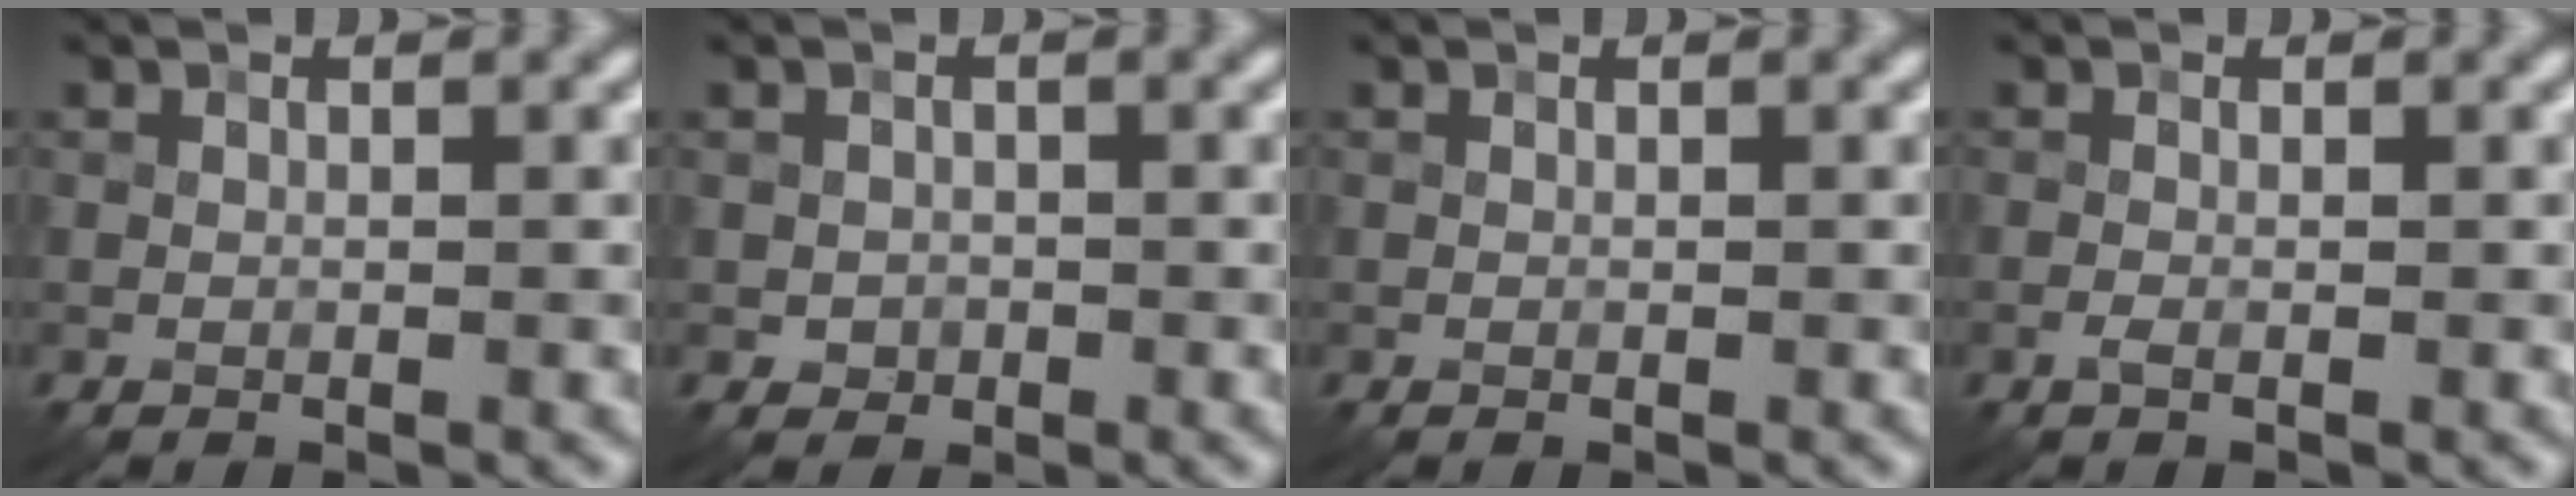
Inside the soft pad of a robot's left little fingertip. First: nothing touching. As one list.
[{"total": 1.1, "force": [-0.3, 1.1, 0.2], "torque": [0.003, -0.002, -0.008]}, {"total": 0.0}, {"total": 0.7, "force": [-0.3, 0.1, 0.6], "torque": [-0.014, -0.001, -0.008]}]